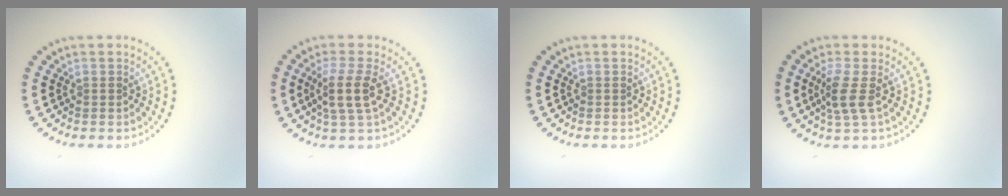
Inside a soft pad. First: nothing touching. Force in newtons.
{"total": 2.9, "press": 2.3, "slide": 1.7}
{"total": 0.0}
{"total": 2.6, "press": 2.0, "slide": 1.7}